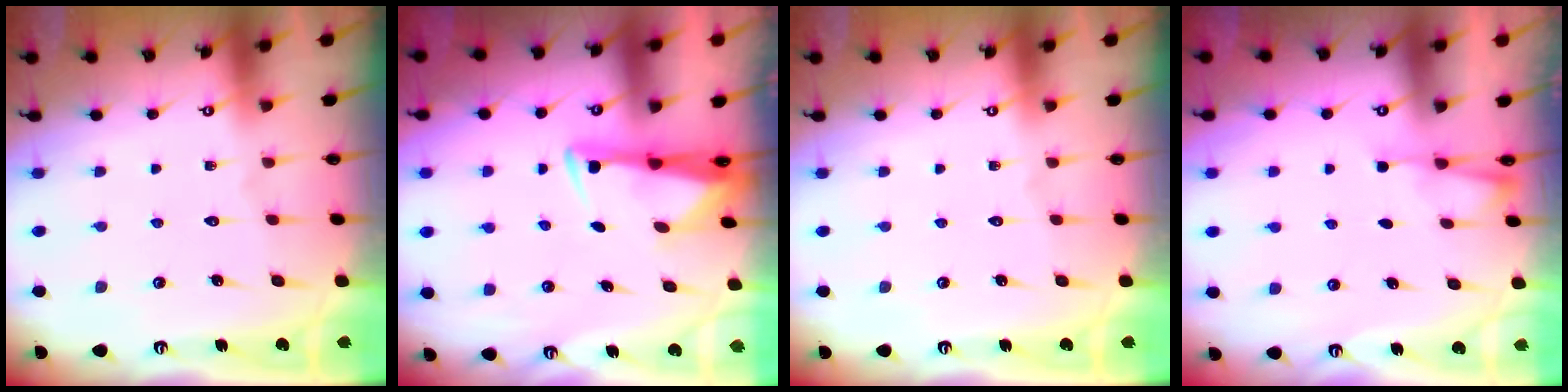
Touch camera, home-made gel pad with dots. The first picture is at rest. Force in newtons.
{"total": 2.9, "press": 2.8, "slide": 0.9}
{"total": 0.0}
{"total": 2.3, "press": 2.2, "slide": 0.4}